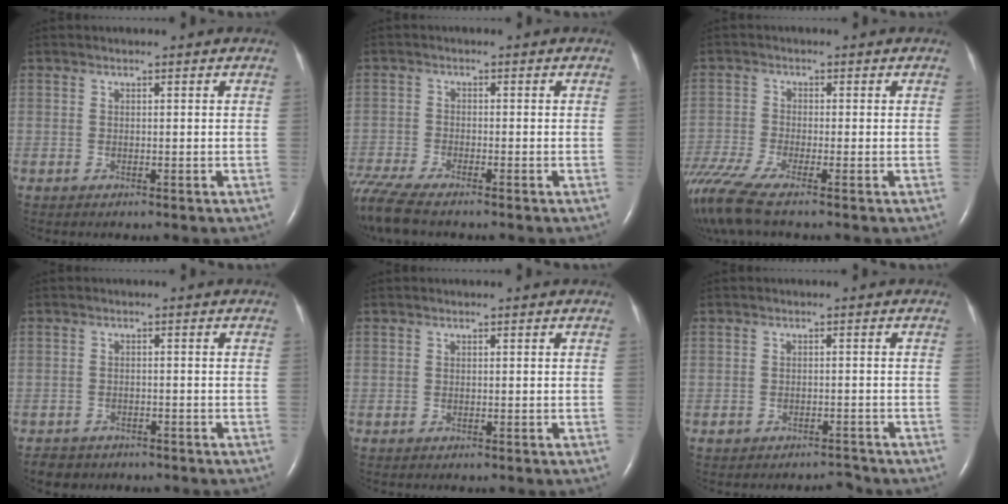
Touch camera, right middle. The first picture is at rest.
{"total": 8.5, "force": [-7.3, 0.9, 4.2], "torque": [-0.093, -0.020, -0.134]}
{"total": 8.4, "force": [-6.5, 0.3, 5.3], "torque": [-0.116, -0.024, -0.125]}
{"total": 3.4, "force": [-2.8, 1.9, 0.4], "torque": [-0.015, 0.001, -0.039]}
{"total": 0.0}
{"total": 1.7, "force": [-1.6, 0.7, 0.0], "torque": [-0.002, 0.002, -0.019]}